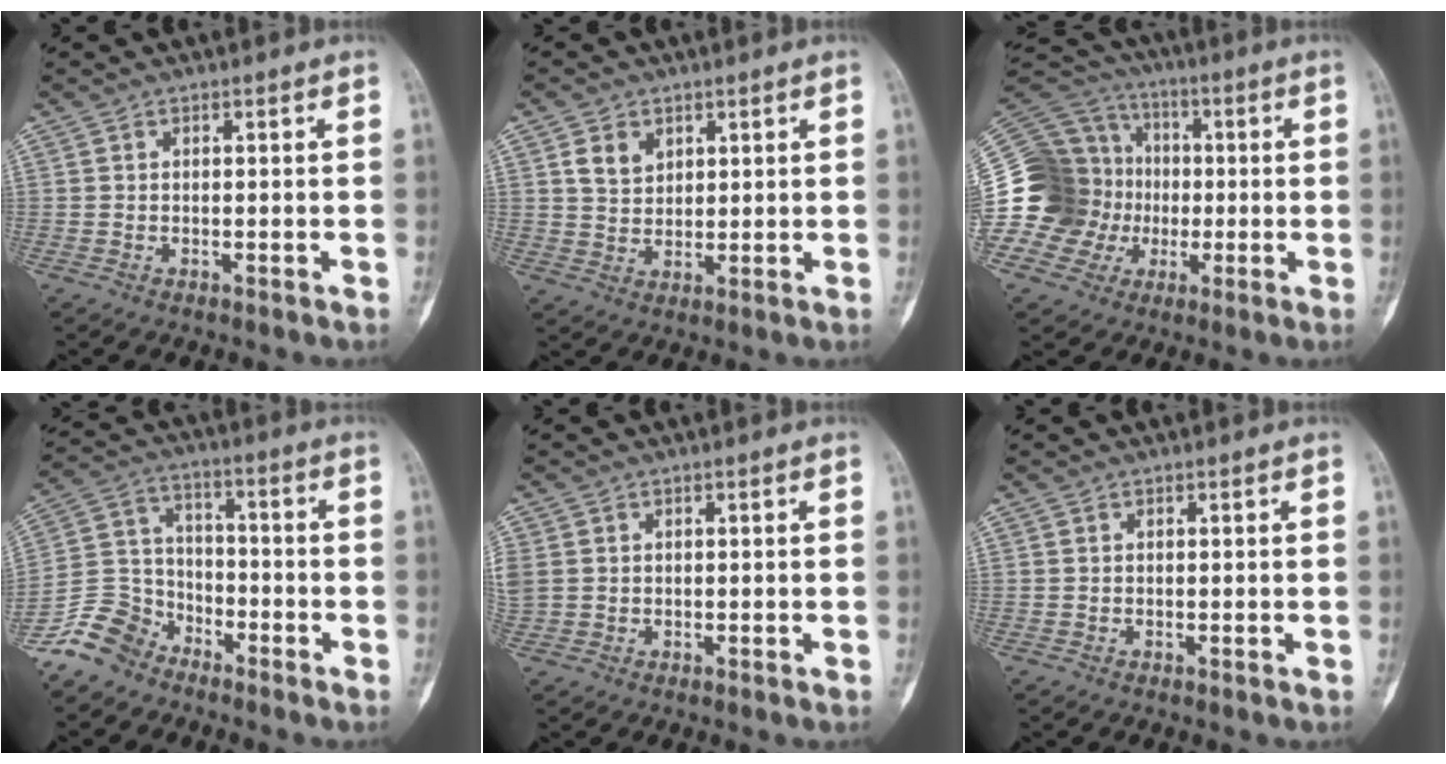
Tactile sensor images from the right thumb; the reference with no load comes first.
{"total": 4.8, "force": [2.2, 3.5, 2.4], "torque": [-0.027, -0.014, 0.044]}
{"total": 25.1, "force": [-2.5, 22.7, 10.5], "torque": [-0.226, 0.084, -0.039]}
{"total": 9.5, "force": [-7.2, 5.8, 2.2], "torque": [-0.033, 0.055, -0.154]}
{"total": 3.7, "force": [0.5, 3.2, 1.9], "torque": [-0.056, 0.011, 0.017]}
{"total": 0.0}